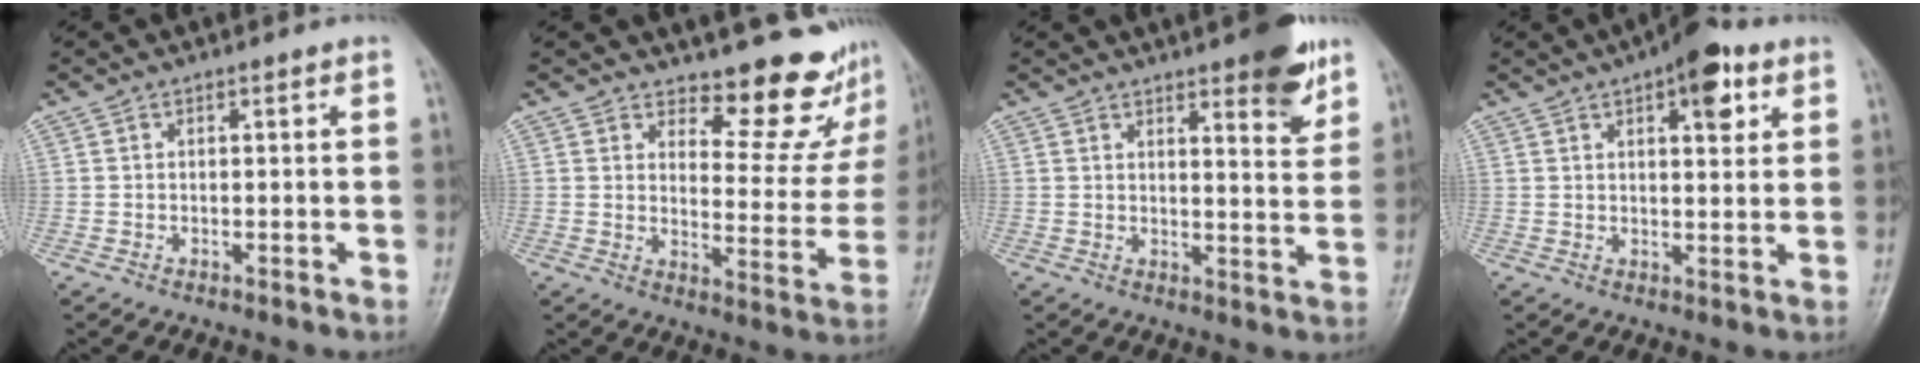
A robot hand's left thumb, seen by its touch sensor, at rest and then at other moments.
{"total": 13.4, "force": [12.1, 4.5, 3.5], "torque": [-0.002, -0.123, 0.141]}
{"total": 9.9, "force": [6.2, 2.7, 7.2], "torque": [-0.071, -0.033, 0.078]}
{"total": 9.1, "force": [4.4, 3.7, 7.0], "torque": [-0.071, -0.012, 0.056]}